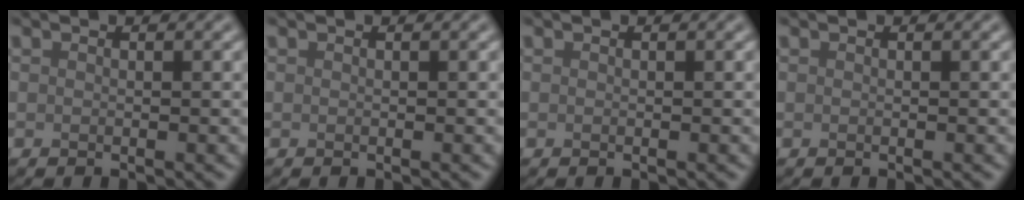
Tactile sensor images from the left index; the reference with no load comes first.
{"total": 0.0}
{"total": 0.0}
{"total": 0.0}